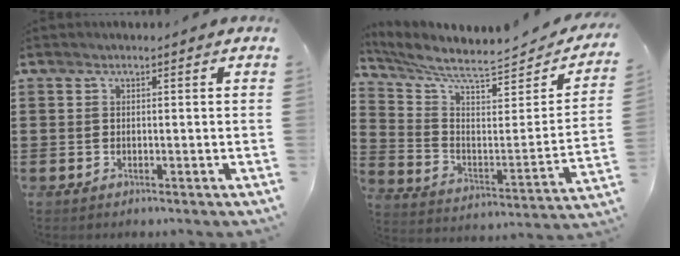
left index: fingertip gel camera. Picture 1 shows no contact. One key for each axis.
{"total": 6.3, "fx": 5.4, "fy": 0.4, "fz": 3.2, "tx": -0.091, "ty": -0.056, "tz": 0.086}